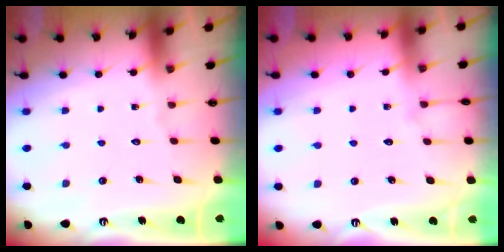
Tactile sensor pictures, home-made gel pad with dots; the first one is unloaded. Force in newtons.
{"total": 2.6, "press": 2.6, "slide": 0.4}